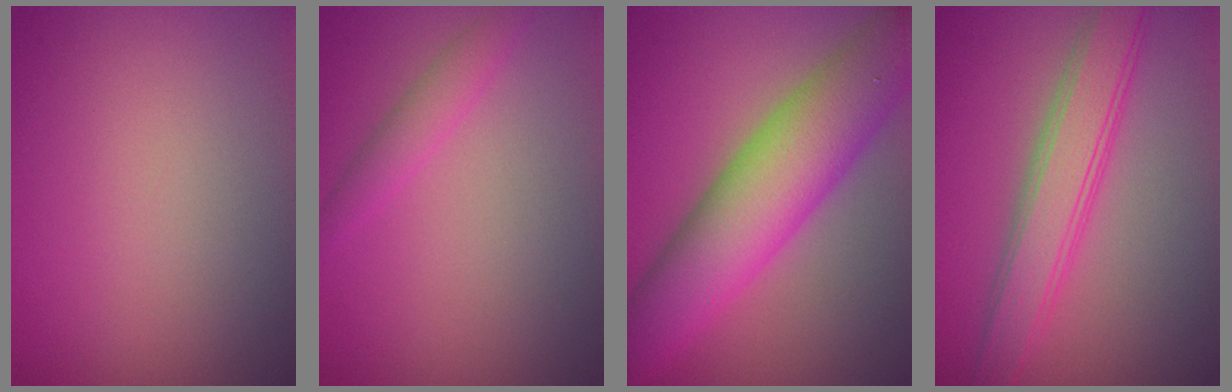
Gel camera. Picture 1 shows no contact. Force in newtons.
{"total": 1.8, "press": 1.8, "slide": 0.1}
{"total": 9.8, "press": 9.8, "slide": 0.1}
{"total": 4.2, "press": 4.2, "slide": 0.5}